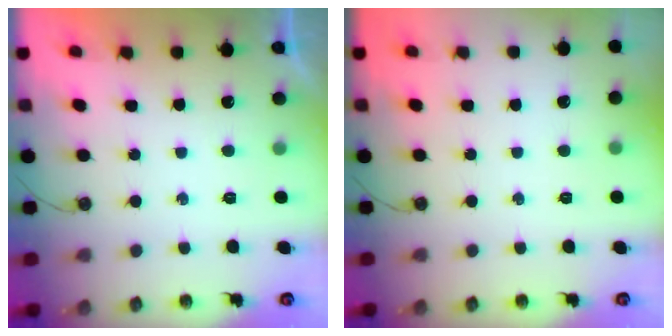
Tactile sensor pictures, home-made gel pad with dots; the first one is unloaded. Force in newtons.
{"total": 0.0}